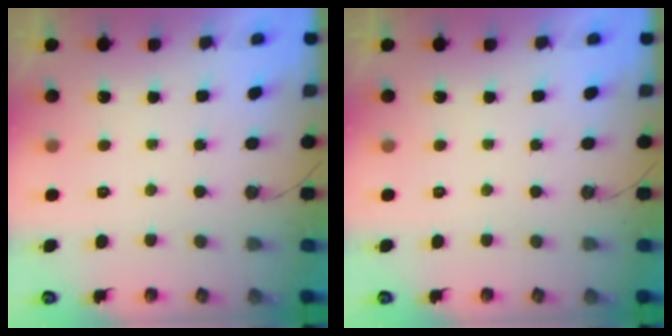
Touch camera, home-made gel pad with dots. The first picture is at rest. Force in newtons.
{"total": 0.0}